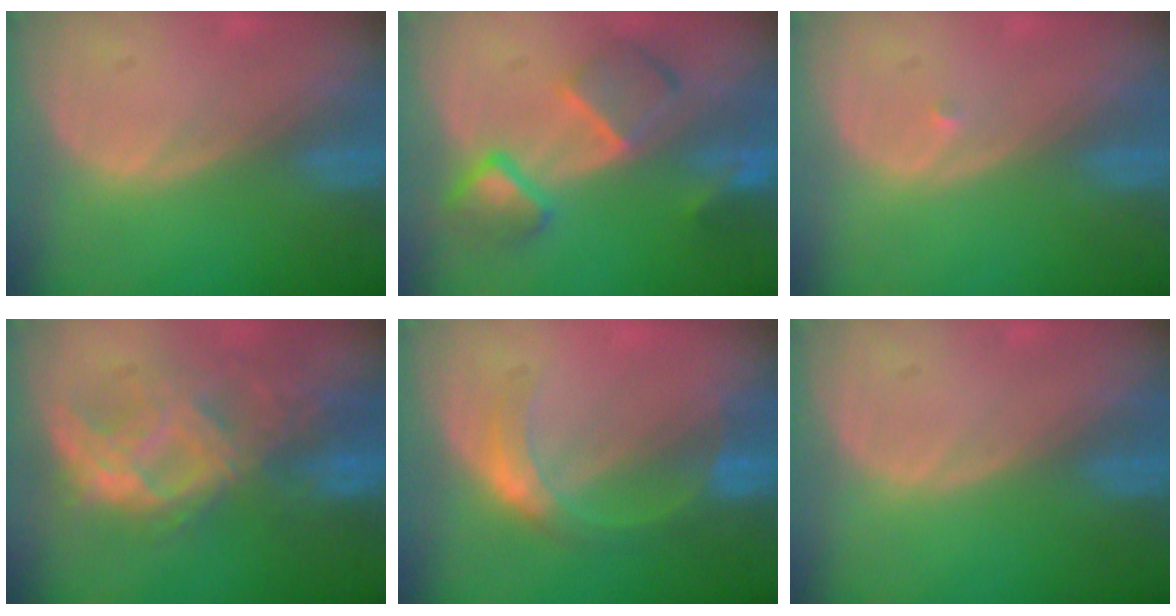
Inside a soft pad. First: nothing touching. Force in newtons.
{"total": 7.3, "press": 6.8, "slide": 2.4}
{"total": 0.5, "press": 0.4, "slide": 0.3}
{"total": 8.8, "press": 8.6, "slide": 2.1}
{"total": 5.6, "press": 5.1, "slide": 2.2}
{"total": 0.0}